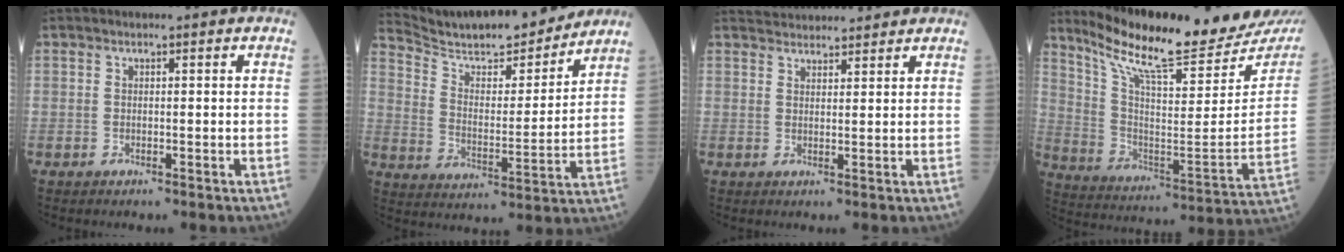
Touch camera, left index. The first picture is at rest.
{"total": 17.8, "force": [16.4, 2.3, 6.5], "torque": [-0.116, -0.014, 0.257]}
{"total": 6.3, "force": [6.1, 1.1, 1.0], "torque": [-0.014, 0.031, 0.088]}
{"total": 23.3, "force": [21.2, 1.6, 9.6], "torque": [-0.170, -0.089, 0.309]}